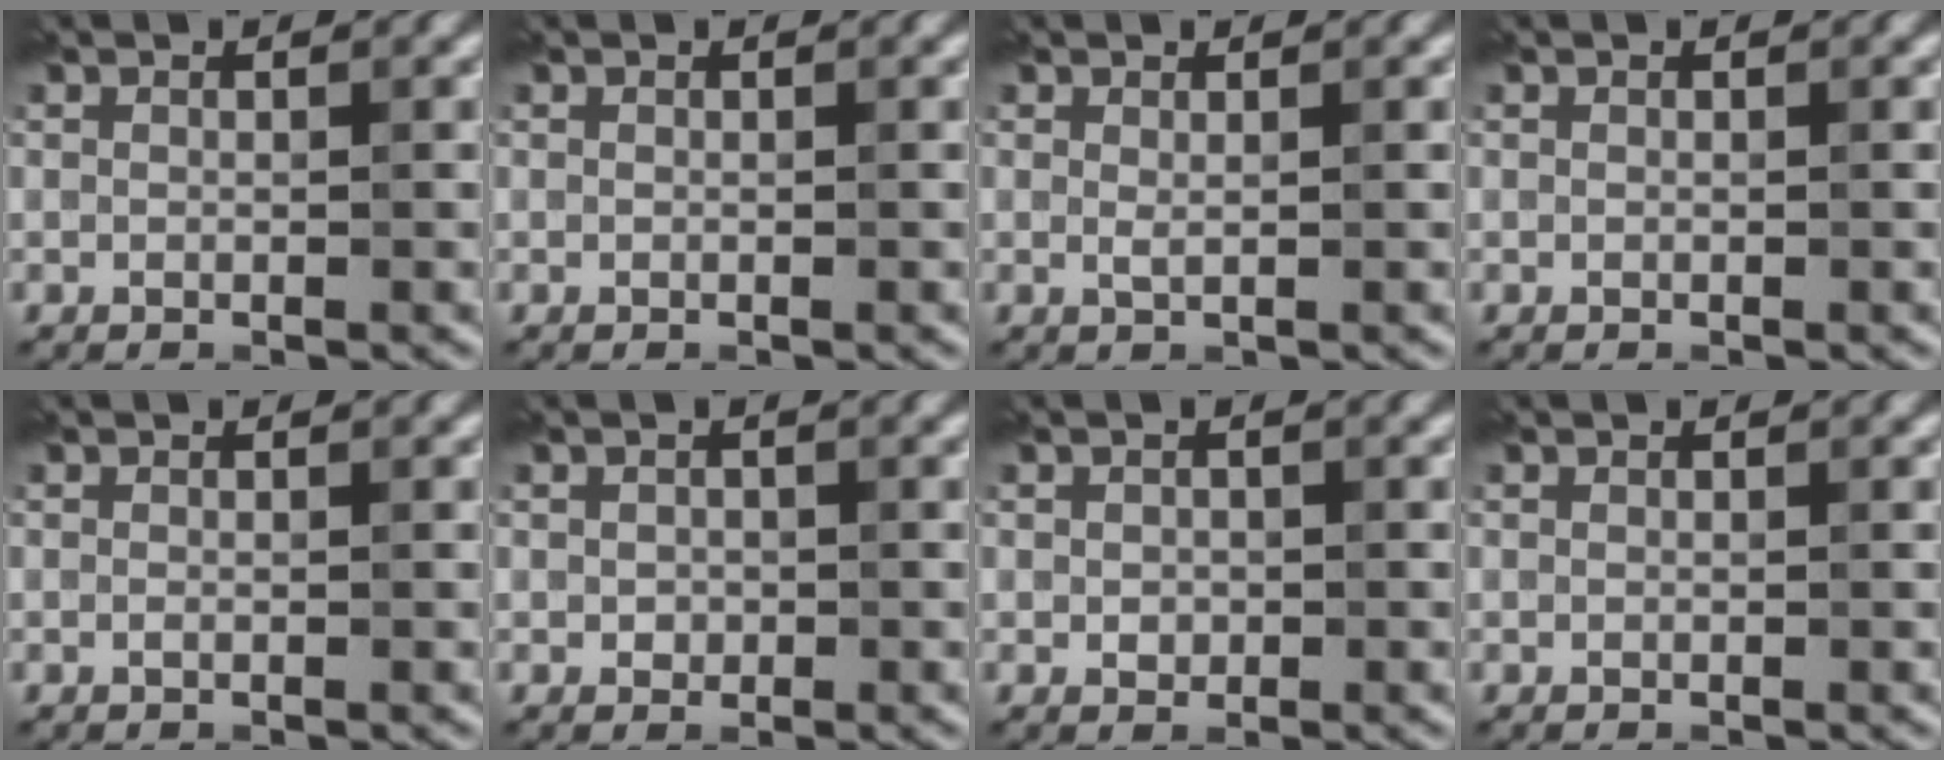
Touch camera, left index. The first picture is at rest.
{"total": 0.0}
{"total": 0.6, "force": [0.2, 0.2, 0.6], "torque": [-0.011, -0.003, 0.005]}
{"total": 0.0}
{"total": 0.0}
{"total": 0.8, "force": [0.2, 0.7, 0.2], "torque": [0.000, -0.002, -0.001]}
{"total": 0.9, "force": [0.2, 0.8, 0.4], "torque": [-0.007, -0.002, -0.001]}
{"total": 0.0}